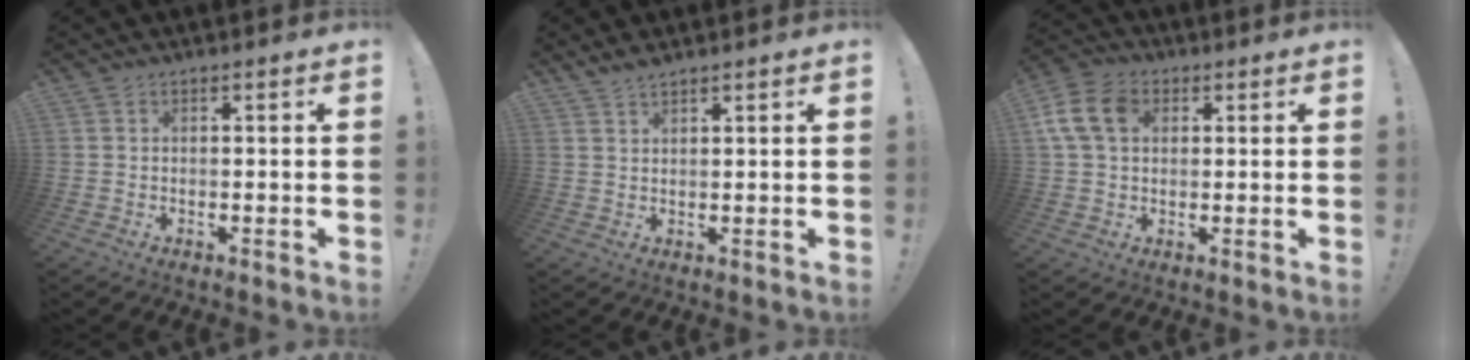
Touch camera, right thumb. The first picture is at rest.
{"total": 2.7, "force": [2.3, 0.4, 1.3], "torque": [-0.026, -0.011, 0.042]}
{"total": 11.6, "force": [3.3, 8.2, 7.4], "torque": [-0.149, 0.003, 0.065]}